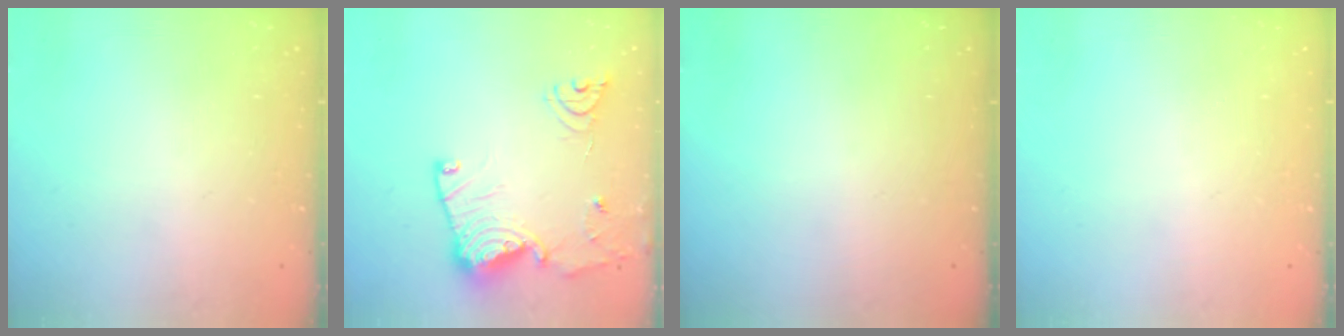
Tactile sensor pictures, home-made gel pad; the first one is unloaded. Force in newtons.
{"total": 15.7, "press": 15.6, "slide": 1.7}
{"total": 0.0}
{"total": 0.0}